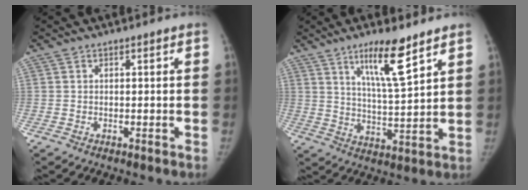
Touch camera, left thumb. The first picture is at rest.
{"total": 10.9, "force": [6.8, 1.6, 8.3], "torque": [-0.136, -0.046, 0.122]}